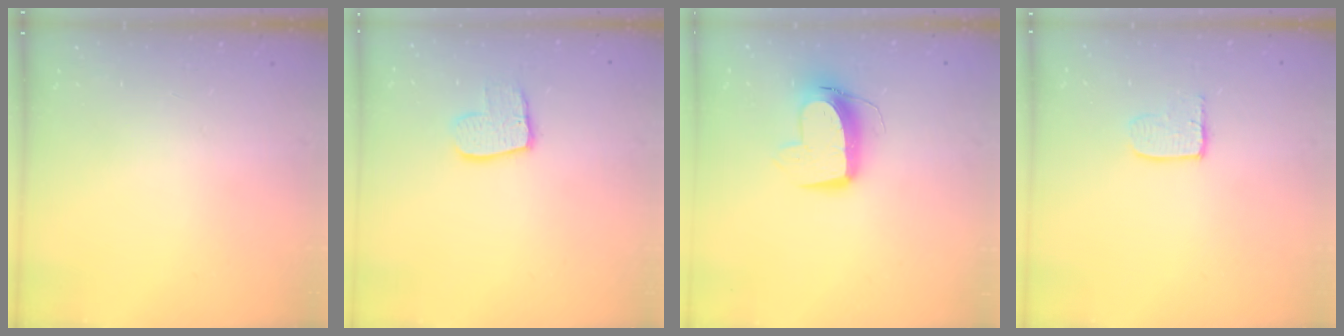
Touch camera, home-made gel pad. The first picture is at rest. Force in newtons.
{"total": 10.1, "press": 10.0, "slide": 0.7}
{"total": 11.7, "press": 11.6, "slide": 1.5}
{"total": 5.0, "press": 5.0, "slide": 0.4}